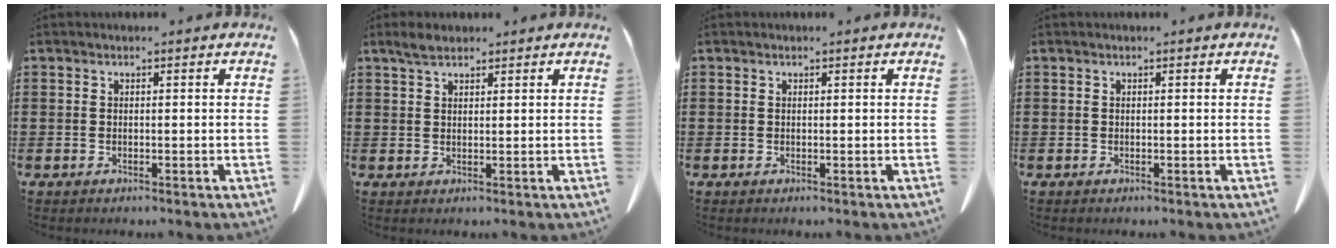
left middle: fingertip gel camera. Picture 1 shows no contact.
{"total": 2.5, "force": [2.0, 0.8, 1.2], "torque": [-0.028, 0.004, 0.038]}
{"total": 0.0}
{"total": 0.0}